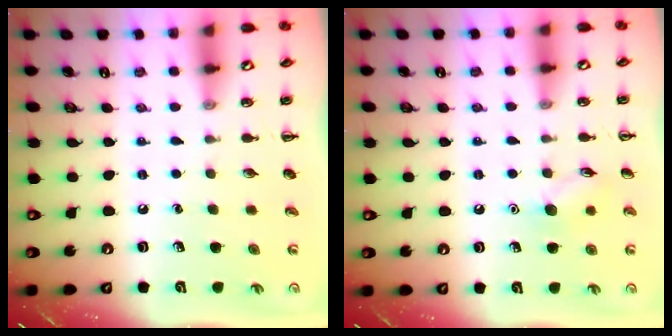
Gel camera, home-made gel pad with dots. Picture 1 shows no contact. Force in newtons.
{"total": 7.2, "press": 7.2, "slide": 0.5}